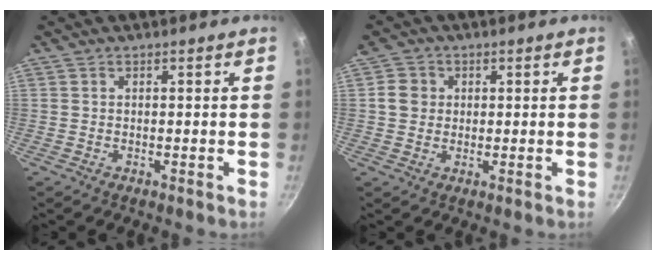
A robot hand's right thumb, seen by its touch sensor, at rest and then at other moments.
{"total": 3.7, "force": [0.5, 3.5, 1.3], "torque": [-0.001, 0.003, 0.003]}